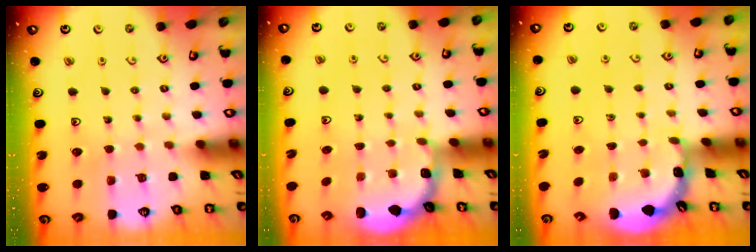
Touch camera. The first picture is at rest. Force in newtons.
{"total": 1.8, "press": 1.6, "slide": 0.7}
{"total": 1.9, "press": 1.9, "slide": 0.1}